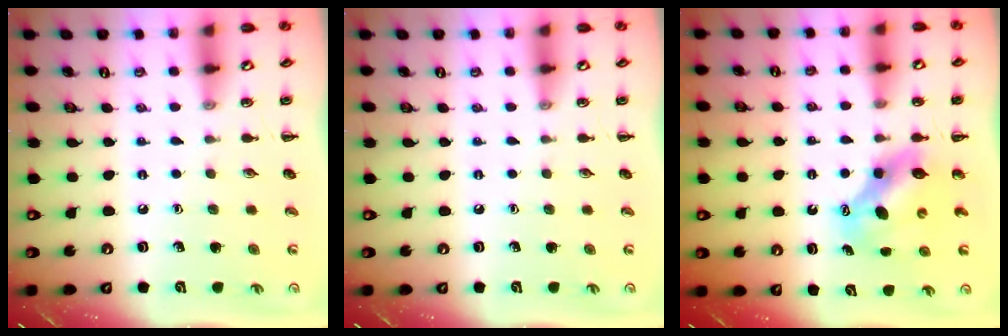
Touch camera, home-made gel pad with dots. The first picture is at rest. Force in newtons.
{"total": 0.0}
{"total": 6.7, "press": 6.6, "slide": 1.1}